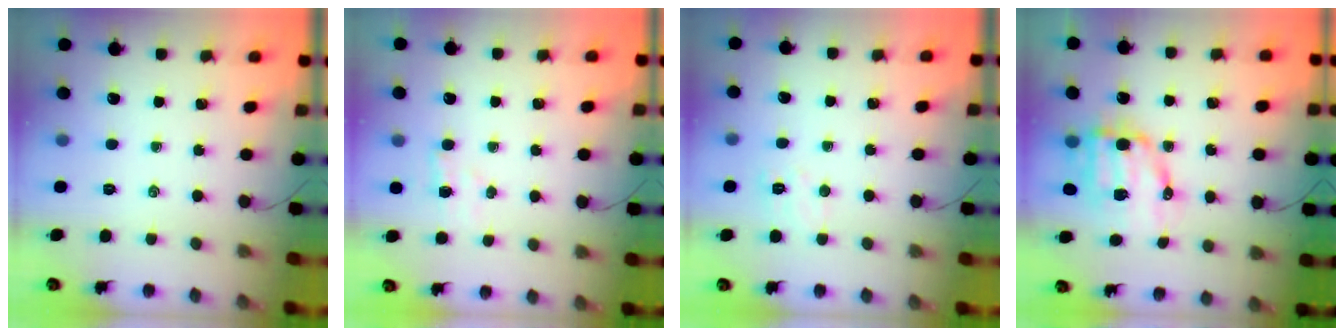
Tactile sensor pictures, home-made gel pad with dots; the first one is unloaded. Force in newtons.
{"total": 2.7, "press": 2.6, "slide": 0.7}
{"total": 6.3, "press": 6.2, "slide": 1.2}
{"total": 11.0, "press": 10.8, "slide": 1.9}